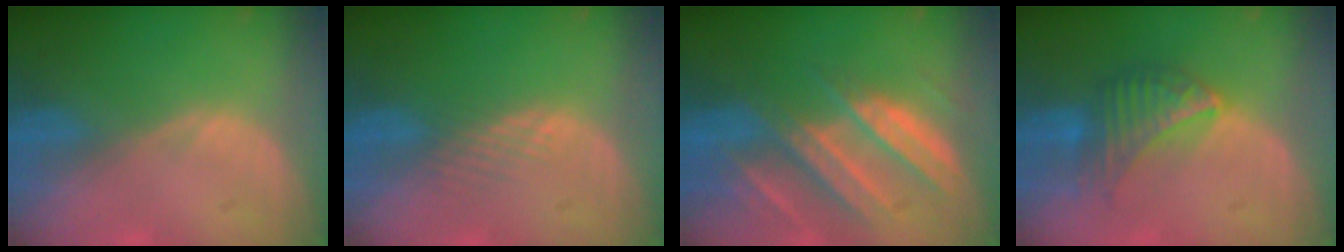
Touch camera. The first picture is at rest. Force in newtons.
{"total": 1.8, "press": 1.8, "slide": 0.2}
{"total": 10.3, "press": 9.1, "slide": 4.8}
{"total": 6.6, "press": 6.5, "slide": 1.0}